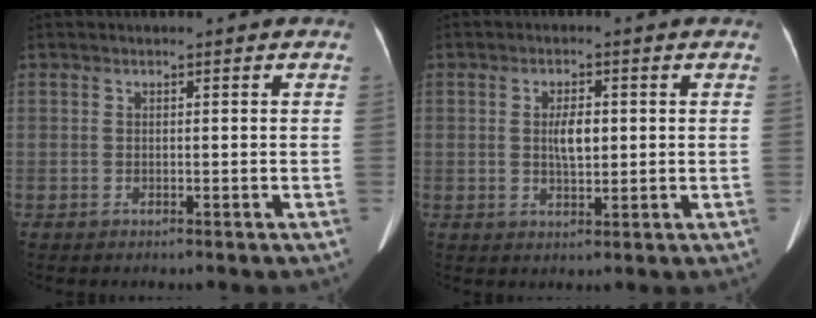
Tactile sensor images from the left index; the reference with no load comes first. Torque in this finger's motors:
{"motor_torque": [0.94, -0.07, 0.42, 0.02]}